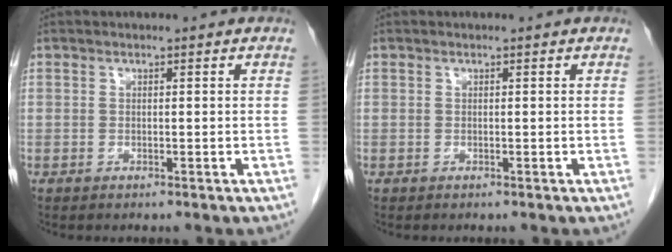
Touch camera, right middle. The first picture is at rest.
{"total": 0.0}